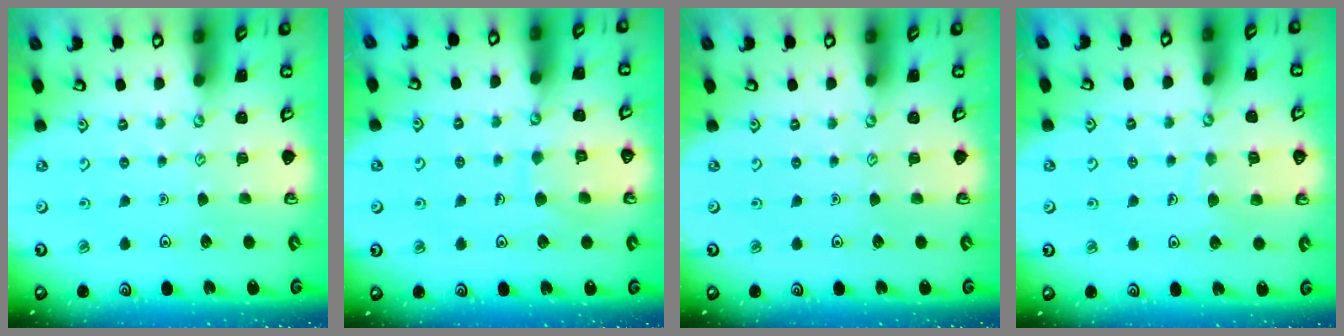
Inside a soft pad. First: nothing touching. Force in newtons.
{"total": 7.8, "press": 7.7, "slide": 0.6}
{"total": 0.0}
{"total": 5.8, "press": 5.7, "slide": 0.6}